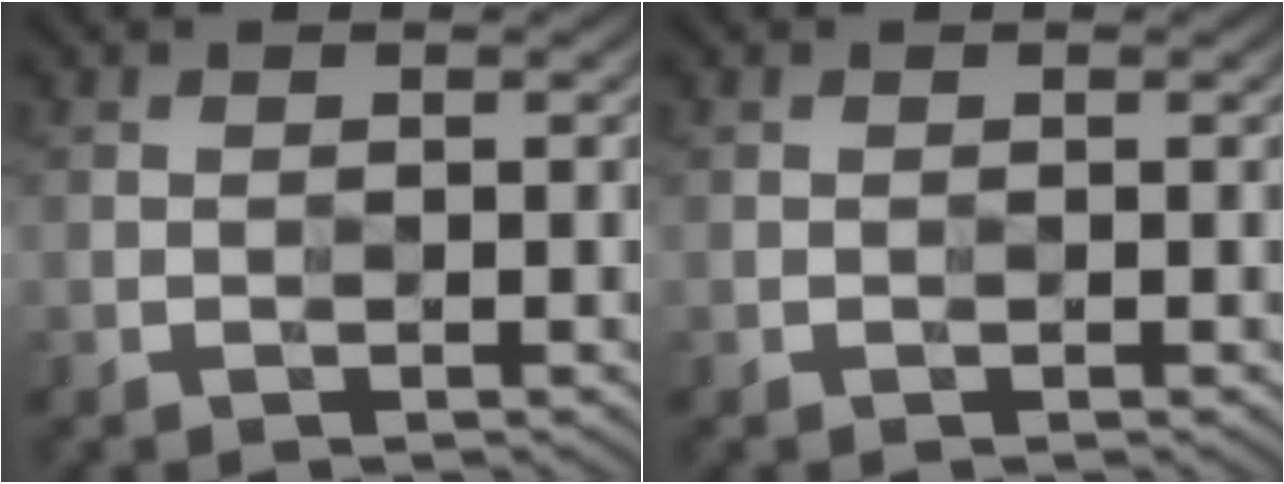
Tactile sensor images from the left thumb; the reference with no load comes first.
{"total": 0.0}